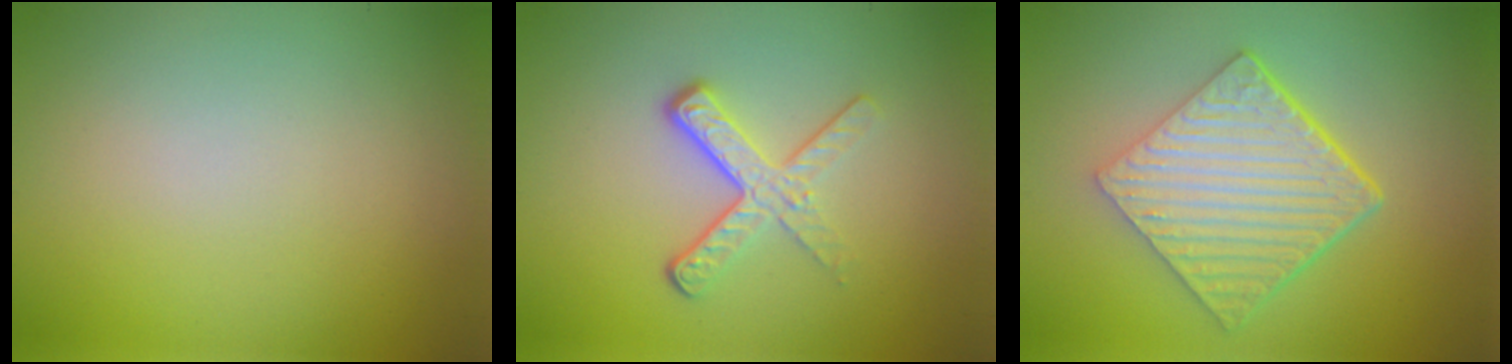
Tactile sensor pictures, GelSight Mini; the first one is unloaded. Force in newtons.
{"total": 3.7, "press": 2.3, "slide": 2.9}
{"total": 6.6, "press": 4.6, "slide": 4.7}